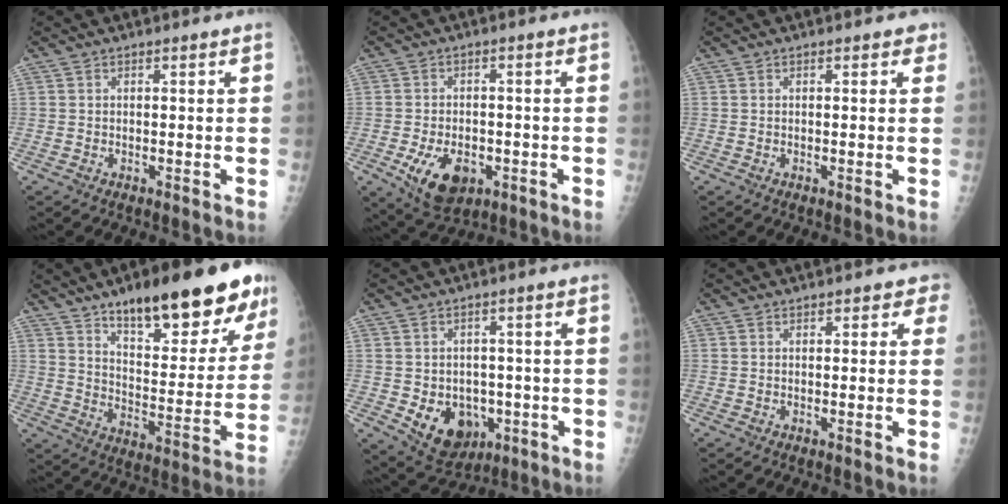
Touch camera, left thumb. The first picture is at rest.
{"total": 9.3, "force": [-3.6, 5.7, 6.4], "torque": [-0.095, 0.004, -0.048]}
{"total": 0.9, "force": [0.5, 0.6, 0.5], "torque": [0.007, 0.001, -0.001]}
{"total": 24.0, "force": [15.5, 8.1, 16.4], "torque": [-0.185, -0.058, 0.230]}
{"total": 10.3, "force": [-2.9, 8.0, 5.9], "torque": [-0.060, 0.010, -0.025]}
{"total": 2.1, "force": [1.1, 1.5, 1.1], "torque": [0.014, 0.001, 0.006]}